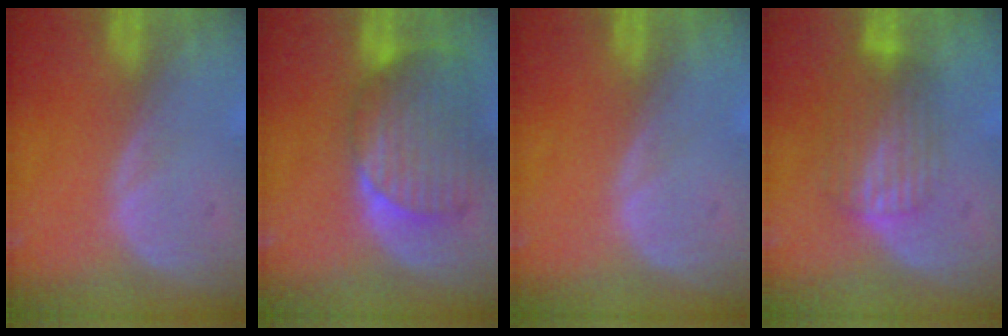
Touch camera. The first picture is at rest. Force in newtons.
{"total": 9.5, "press": 8.4, "slide": 4.4}
{"total": 0.0}
{"total": 6.8, "press": 5.7, "slide": 3.7}